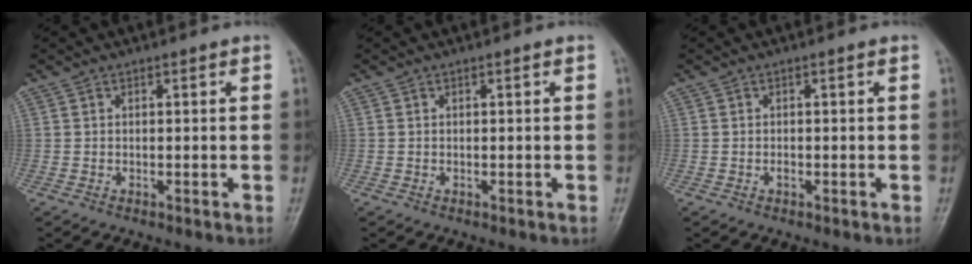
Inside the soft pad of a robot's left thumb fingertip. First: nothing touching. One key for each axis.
{"total": 0.0}
{"total": 0.6, "fx": -0.2, "fy": 0.3, "fz": 0.5, "tx": -0.006, "ty": 0.001, "tz": -0.004}